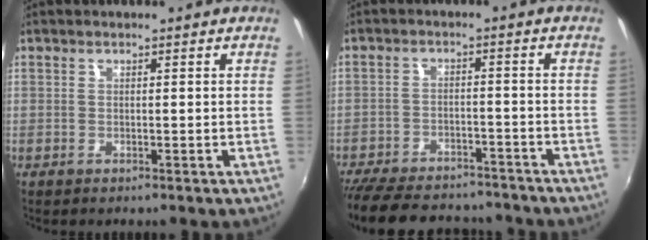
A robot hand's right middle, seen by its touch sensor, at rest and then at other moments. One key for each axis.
{"total": 19.3, "fx": -16.3, "fy": 6.8, "fz": 7.7, "tx": -0.178, "ty": -0.005, "tz": -0.232}